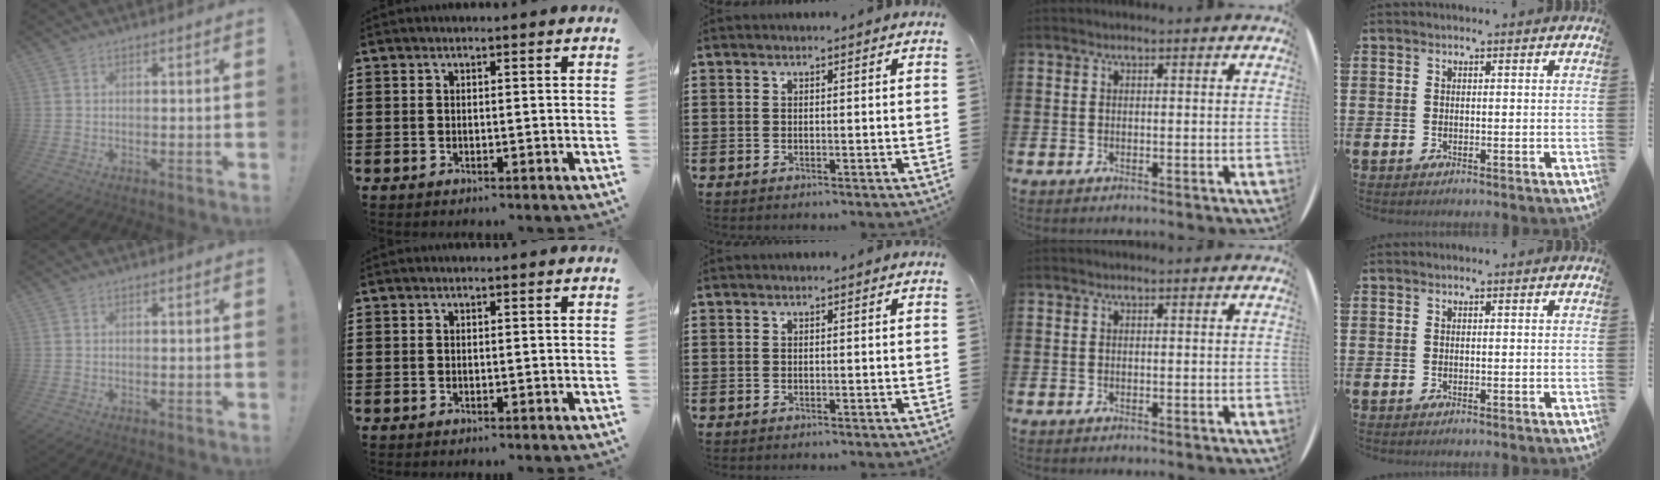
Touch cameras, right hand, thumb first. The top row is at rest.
{}